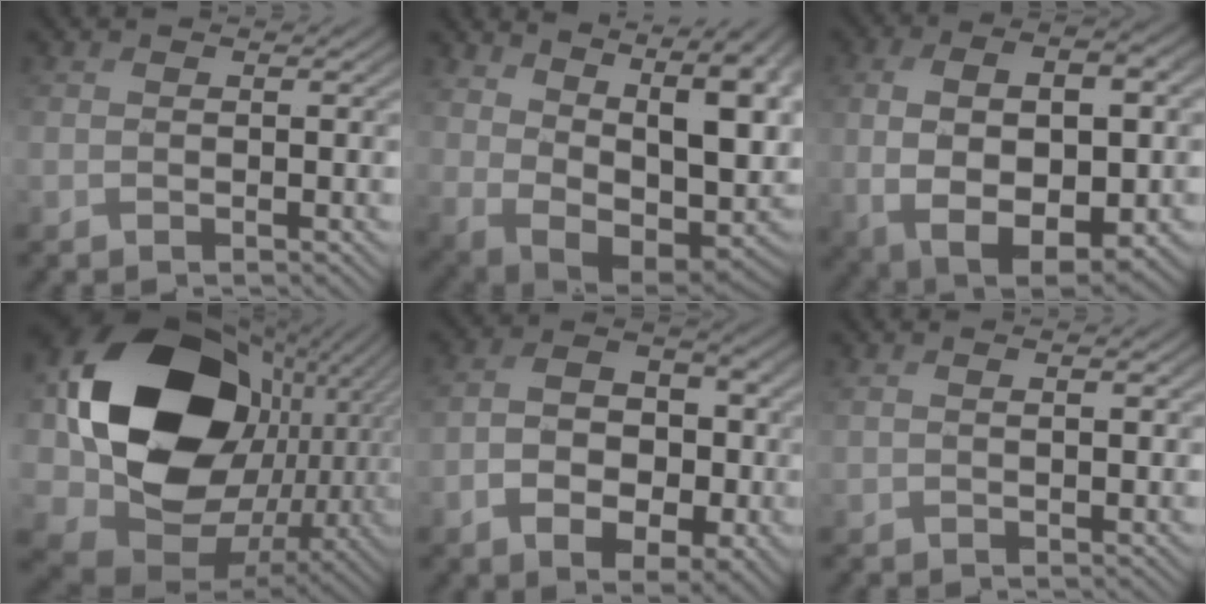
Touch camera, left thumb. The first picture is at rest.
{"total": 16.6, "force": [3.6, 8.9, 13.6], "torque": [-0.216, -0.010, 0.099]}
{"total": 13.5, "force": [-0.5, 7.5, 11.3], "torque": [-0.218, -0.023, 0.012]}
{"total": 21.8, "force": [2.8, 16.3, 14.2], "torque": [-0.350, -0.017, 0.079]}
{"total": 9.0, "force": [-2.2, 6.0, 6.4], "torque": [-0.122, -0.012, -0.037]}
{"total": 2.0, "force": [1.0, 0.6, 1.6], "torque": [-0.034, -0.001, 0.024]}